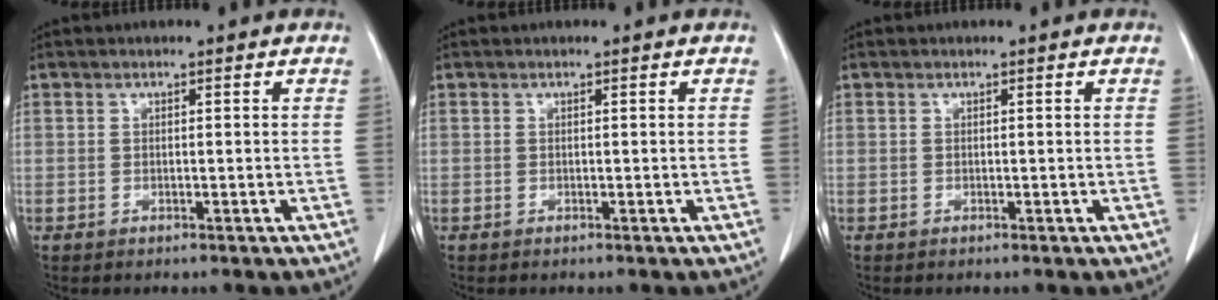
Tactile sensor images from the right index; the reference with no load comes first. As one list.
[{"total": 0.0}, {"total": 0.0}]